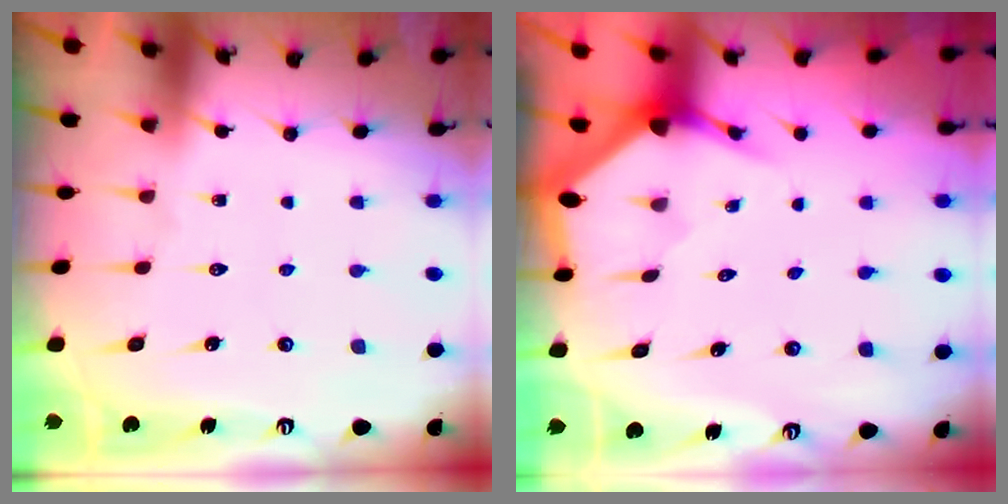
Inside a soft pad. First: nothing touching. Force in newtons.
{"total": 2.9, "press": 2.9, "slide": 0.2}